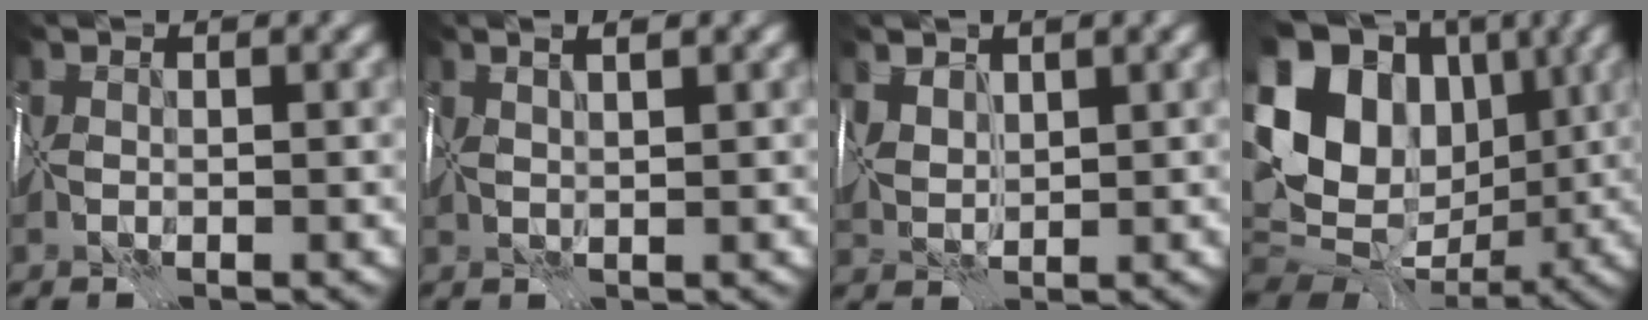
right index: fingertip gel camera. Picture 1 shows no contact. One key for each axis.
{"total": 2.6, "fx": 1.9, "fy": 0.4, "fz": 1.6, "tx": -0.005, "ty": 0.025, "tz": 0.009}
{"total": 2.4, "fx": 1.8, "fy": 1.2, "fz": 1.1, "tx": -0.034, "ty": 0.007, "tz": 0.033}
{"total": 16.4, "fx": 3.3, "fy": 12.8, "fz": 9.7, "tx": -0.179, "ty": 0.029, "tz": 0.073}